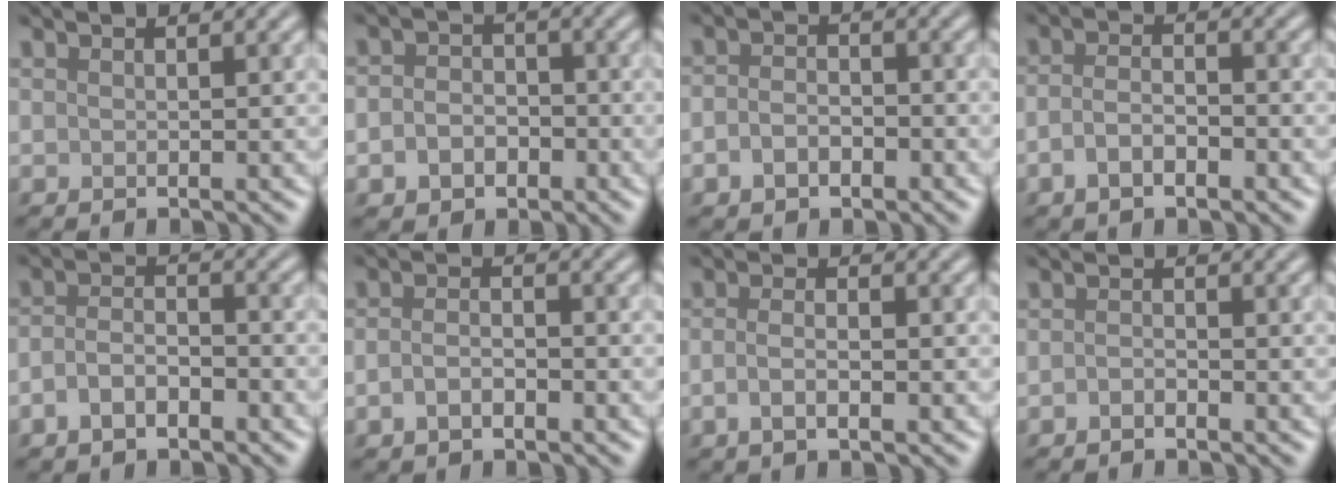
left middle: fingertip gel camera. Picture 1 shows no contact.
{"total": 3.4, "force": [-1.2, 2.7, 1.7], "torque": [-0.014, -0.003, -0.031]}
{"total": 2.5, "force": [-1.1, 1.6, 1.5], "torque": [-0.029, 0.000, -0.025]}
{"total": 2.9, "force": [-1.3, 1.3, 2.3], "torque": [-0.045, 0.000, -0.027]}
{"total": 3.1, "force": [-1.6, 1.6, 2.1], "torque": [-0.043, 0.002, -0.034]}
{"total": 2.3, "force": [-1.0, 1.2, 1.7], "torque": [-0.034, 0.001, -0.022]}
{"total": 2.4, "force": [-0.8, 0.9, 2.1], "torque": [-0.036, -0.003, -0.014]}
{"total": 0.8, "force": [-0.6, 0.3, 0.5], "torque": [-0.011, 0.001, -0.013]}